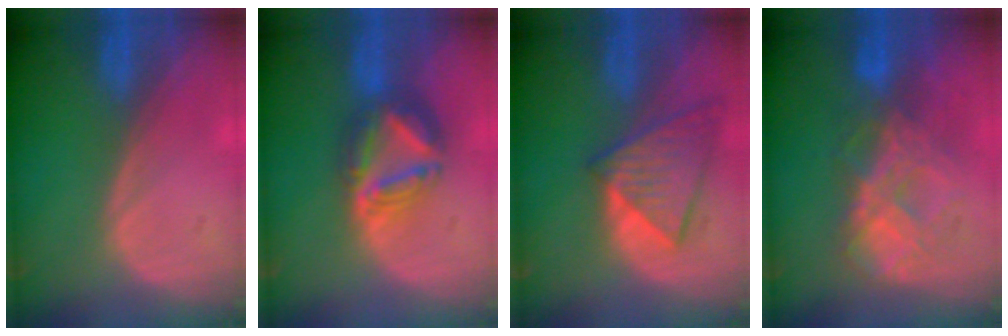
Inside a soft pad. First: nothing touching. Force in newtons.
{"total": 7.4, "press": 6.6, "slide": 3.3}
{"total": 8.1, "press": 7.2, "slide": 3.6}
{"total": 8.3, "press": 7.4, "slide": 3.7}